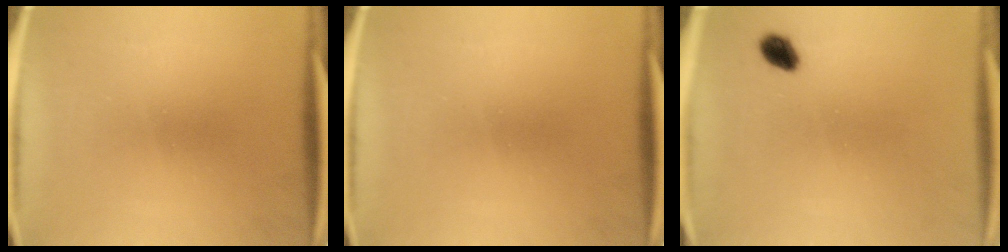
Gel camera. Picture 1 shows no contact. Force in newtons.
{"total": 0.0}
{"total": 2.8}